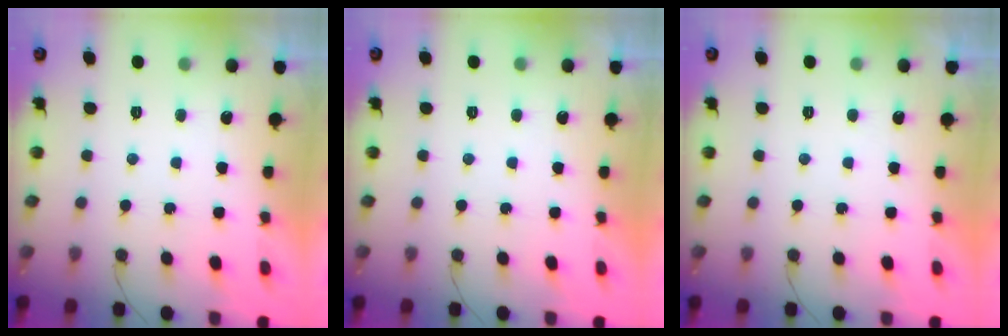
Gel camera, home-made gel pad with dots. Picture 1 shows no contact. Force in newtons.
{"total": 0.0}
{"total": 0.0}